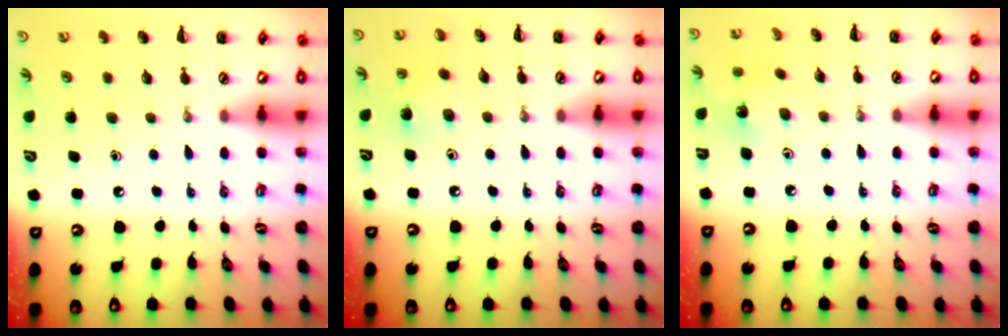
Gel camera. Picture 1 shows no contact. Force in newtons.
{"total": 6.3, "press": 6.1, "slide": 1.7}
{"total": 1.6, "press": 1.5, "slide": 0.5}